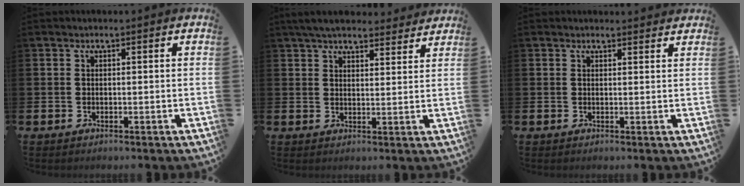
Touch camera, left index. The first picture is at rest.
{"total": 5.5, "force": [5.1, 1.3, 1.5], "torque": [-0.040, -0.020, 0.094]}
{"total": 1.1, "force": [1.0, 0.3, 0.0], "torque": [0.008, -0.002, 0.017]}